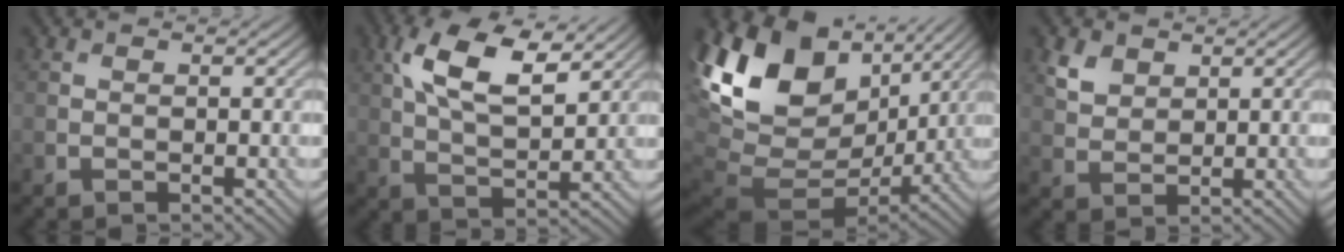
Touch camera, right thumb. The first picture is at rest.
{"total": 10.6, "force": [5.1, 4.4, 8.2], "torque": [-0.171, 0.004, 0.097]}
{"total": 19.9, "force": [4.8, 13.4, 13.9], "torque": [-0.280, -0.015, 0.115]}
{"total": 3.2, "force": [2.1, 2.1, 1.4], "torque": [-0.037, -0.001, 0.045]}